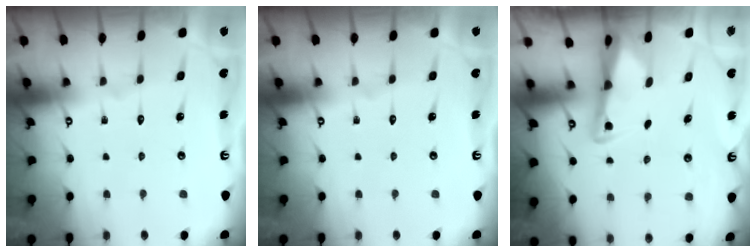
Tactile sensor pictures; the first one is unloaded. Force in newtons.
{"total": 0.0}
{"total": 2.3, "press": 2.3, "slide": 0.3}